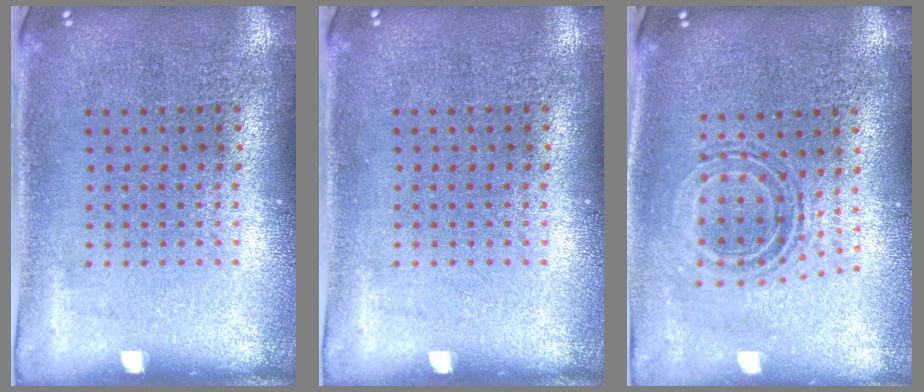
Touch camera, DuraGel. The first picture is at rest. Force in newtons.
{"total": 0.0}
{"total": 0.8, "press": 0.8, "slide": 0.3}